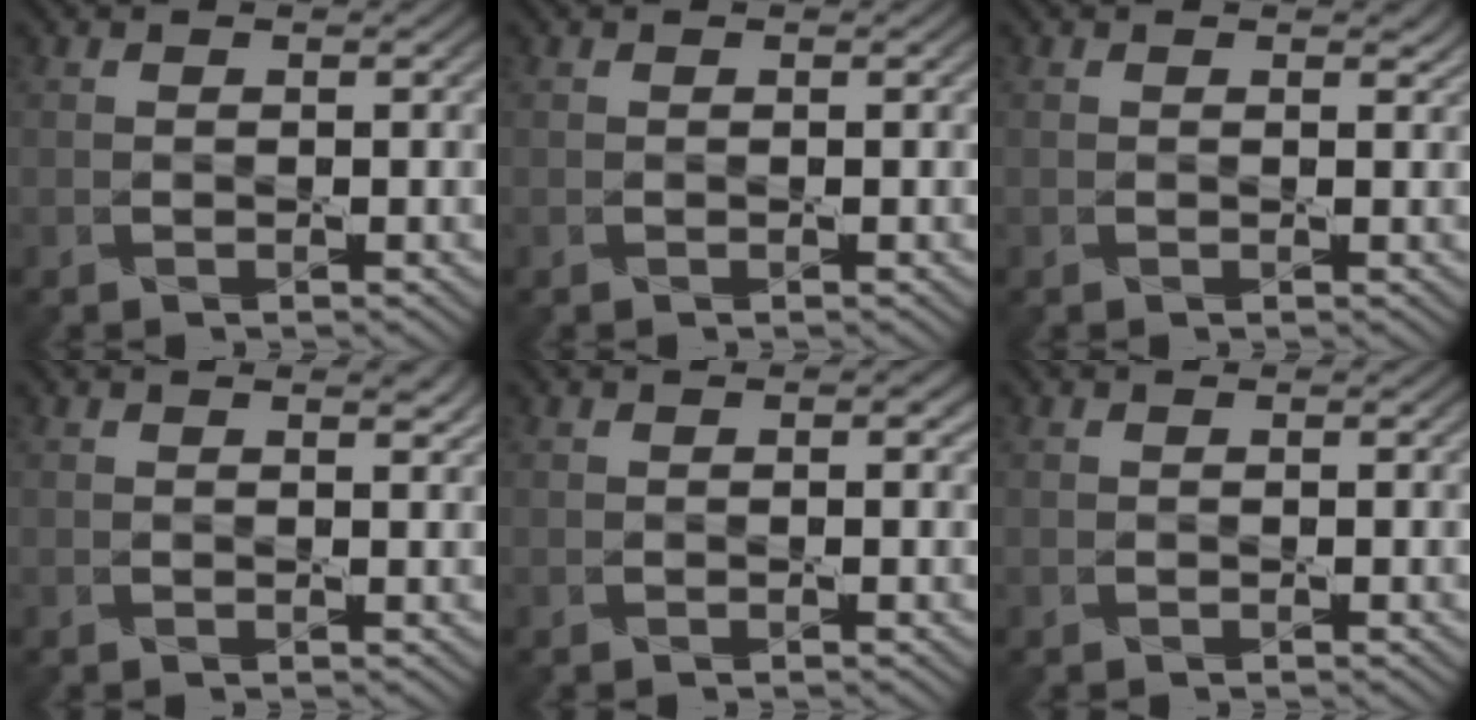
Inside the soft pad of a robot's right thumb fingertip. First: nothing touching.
{"total": 0.0}
{"total": 0.5, "force": [0.4, 0.2, 0.2], "torque": [-0.002, -0.004, 0.007]}
{"total": 0.9, "force": [0.7, 0.1, 0.5], "torque": [-0.009, -0.003, 0.013]}
{"total": 0.6, "force": [0.1, 0.3, 0.5], "torque": [-0.003, -0.003, 0.001]}
{"total": 0.0}